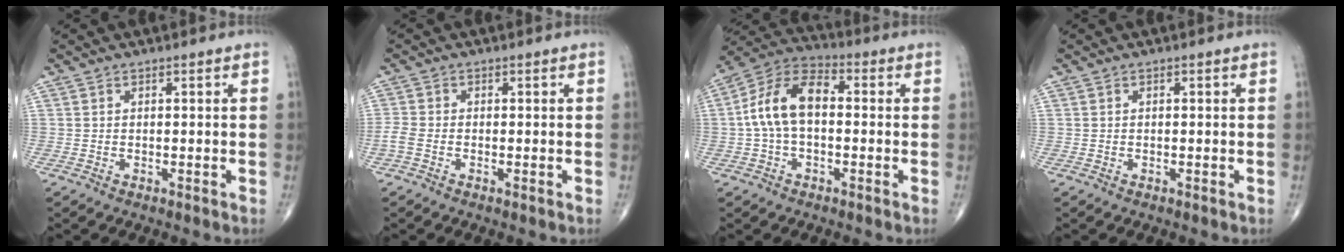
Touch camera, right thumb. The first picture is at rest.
{"total": 2.2, "force": [-0.9, 1.1, 1.7], "torque": [-0.049, 0.000, -0.027]}
{"total": 11.8, "force": [0.0, 6.8, 9.6], "torque": [-0.184, 0.036, -0.011]}
{"total": 0.0}